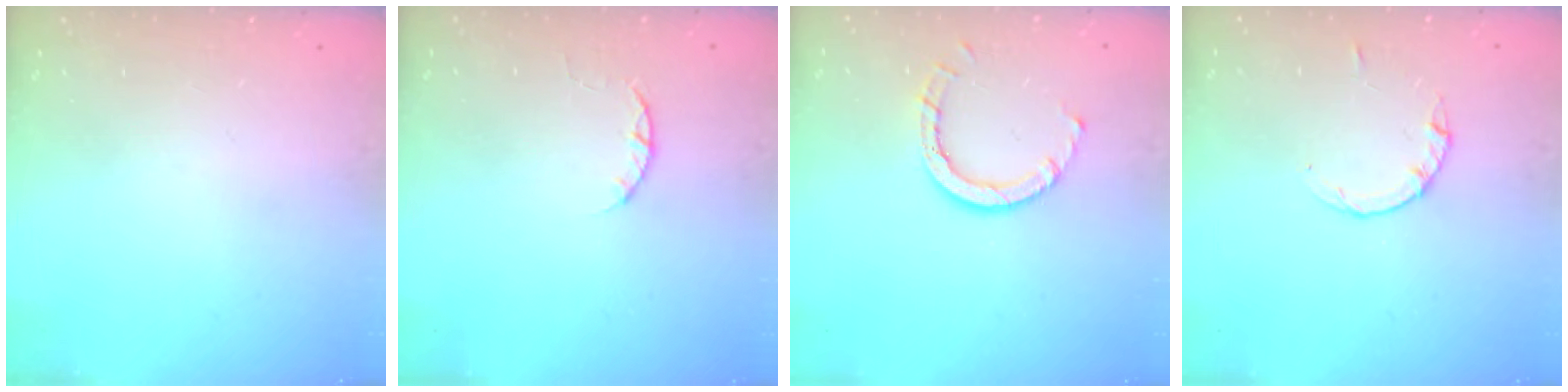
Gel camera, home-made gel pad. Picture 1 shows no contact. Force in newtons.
{"total": 2.5, "press": 2.4, "slide": 0.4}
{"total": 5.8, "press": 5.8, "slide": 0.2}
{"total": 2.8, "press": 2.8, "slide": 0.4}